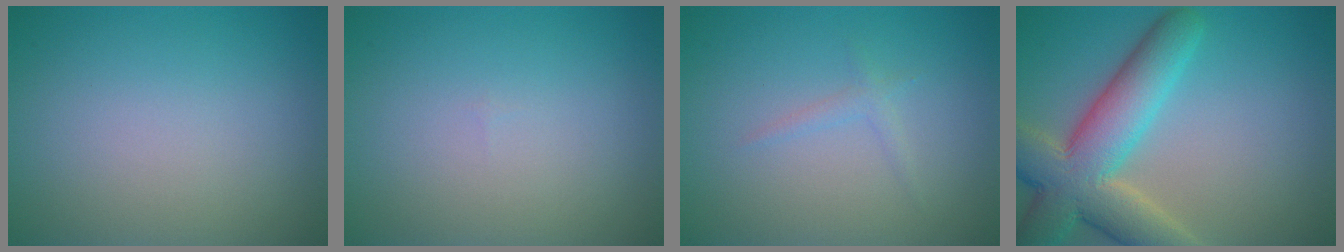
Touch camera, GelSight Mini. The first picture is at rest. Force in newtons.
{"total": 0.0}
{"total": 0.9, "press": 0.9, "slide": 0.1}
{"total": 9.2, "press": 9.2, "slide": 0.7}